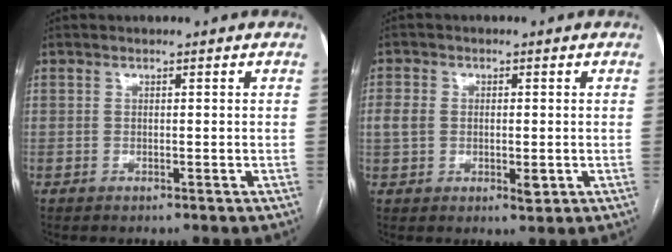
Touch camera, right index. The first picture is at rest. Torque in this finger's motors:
{"motor_torque": [0.33, 0.28, 0.03, 0.02]}